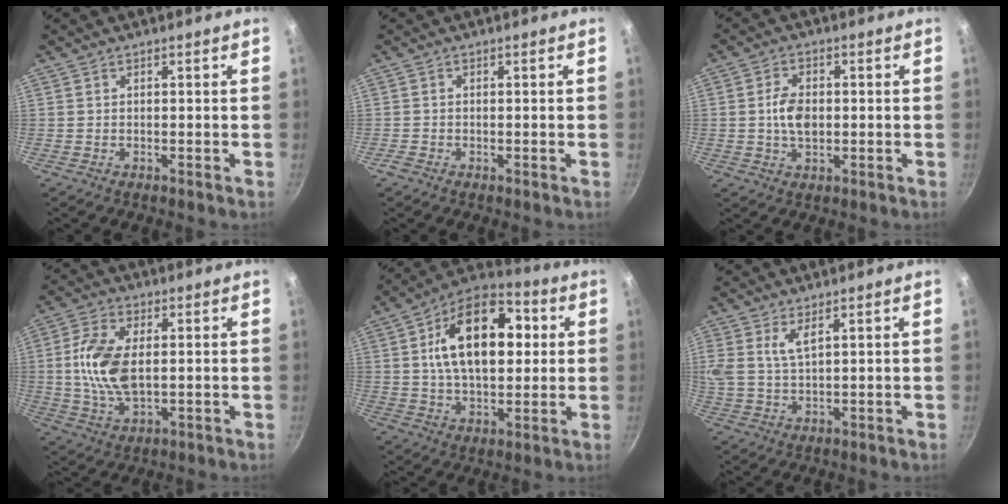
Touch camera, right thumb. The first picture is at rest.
{"total": 0.9, "force": [-0.6, 0.5, 0.4], "torque": [-0.012, -0.001, -0.016]}
{"total": 5.7, "force": [-0.1, 3.6, 4.4], "torque": [-0.076, 0.005, -0.002]}
{"total": 11.6, "force": [0.7, 6.1, 9.9], "torque": [-0.207, 0.000, 0.017]}
{"total": 19.7, "force": [3.9, 11.3, 15.7], "torque": [-0.224, 0.015, 0.057]}
{"total": 5.2, "force": [2.4, 2.1, 4.0], "torque": [-0.090, -0.007, 0.057]}